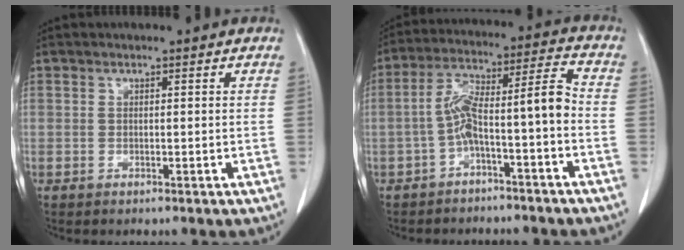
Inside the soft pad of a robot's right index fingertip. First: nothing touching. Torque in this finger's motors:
{"motor_torque": [0.61, -0.30, 0.26, 0.10]}